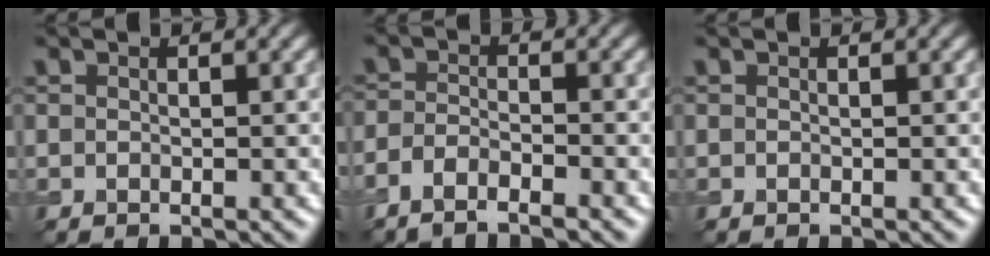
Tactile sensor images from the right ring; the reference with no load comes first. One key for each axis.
{"total": 2.1, "fx": -1.9, "fy": 0.3, "fz": 0.9, "tx": -0.018, "ty": -0.002, "tz": -0.042}
{"total": 0.0}